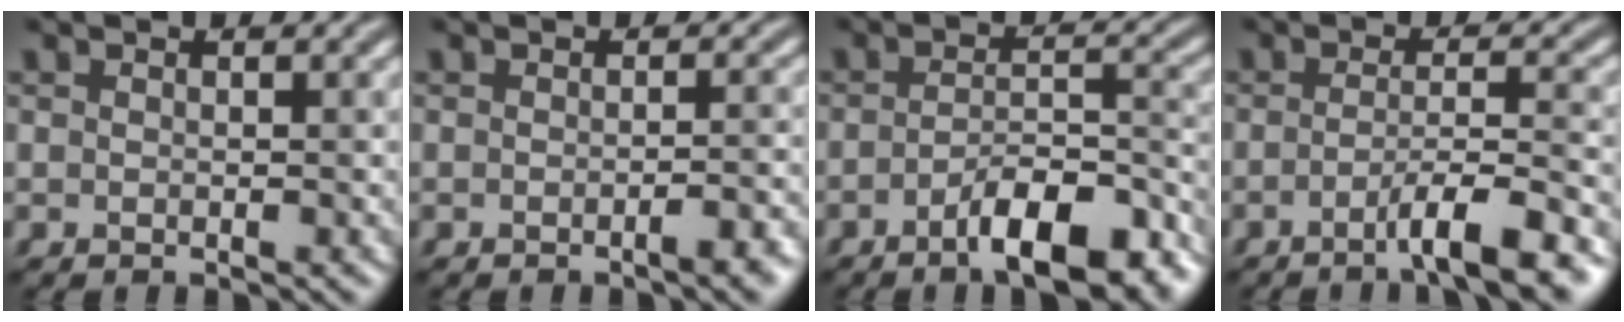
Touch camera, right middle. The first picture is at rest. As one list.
[{"total": 2.5, "force": [-1.2, 0.7, 2.1], "torque": [-0.022, 0.004, -0.020]}, {"total": 8.1, "force": [-5.0, 2.4, 5.9], "torque": [-0.085, 0.004, -0.078]}, {"total": 5.9, "force": [-3.1, 1.0, 4.9], "torque": [-0.065, 0.008, -0.056]}]